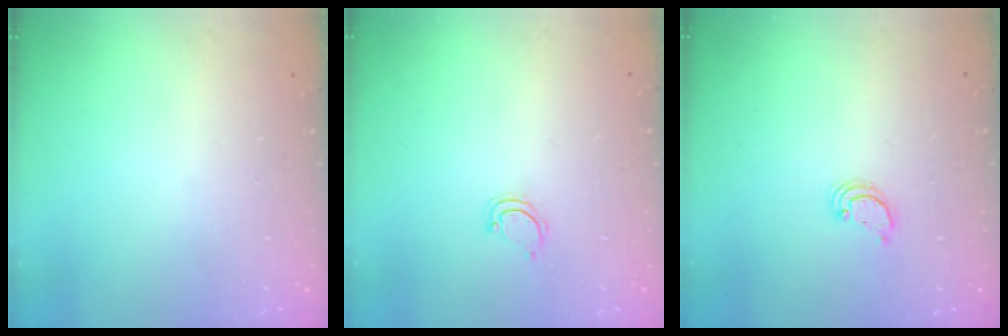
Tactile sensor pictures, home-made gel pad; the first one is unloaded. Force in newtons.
{"total": 3.7, "press": 3.7, "slide": 0.3}
{"total": 2.4, "press": 2.4, "slide": 0.2}